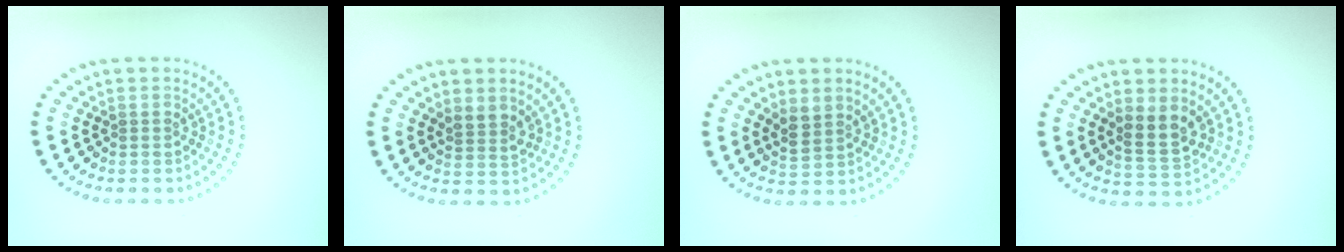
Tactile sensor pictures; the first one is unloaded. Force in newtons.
{"total": 1.8, "press": 1.4, "slide": 1.1}
{"total": 2.1, "press": 1.8, "slide": 1.1}
{"total": 2.8, "press": 2.7, "slide": 0.9}